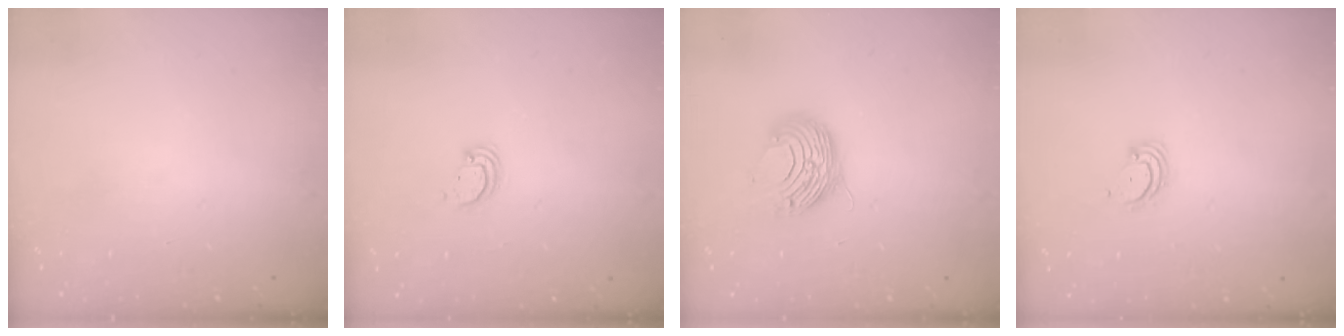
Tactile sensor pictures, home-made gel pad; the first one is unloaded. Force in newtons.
{"total": 3.3, "press": 3.3, "slide": 0.3}
{"total": 9.5, "press": 9.5, "slide": 0.1}
{"total": 2.8, "press": 2.8, "slide": 0.3}